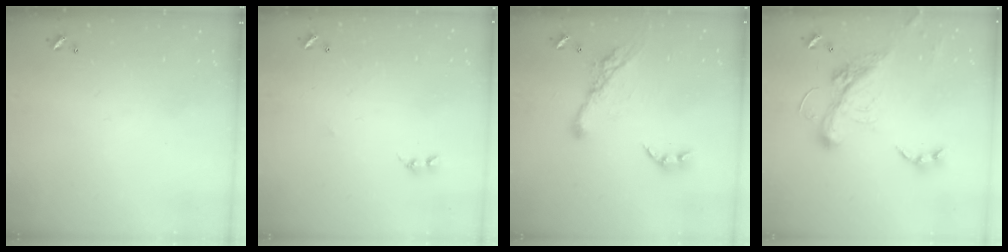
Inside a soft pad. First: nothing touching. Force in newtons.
{"total": 2.8, "press": 2.7, "slide": 0.4}
{"total": 15.5, "press": 15.4, "slide": 1.4}
{"total": 7.8, "press": 7.6, "slide": 1.9}